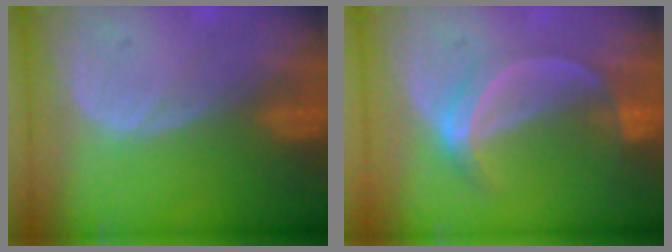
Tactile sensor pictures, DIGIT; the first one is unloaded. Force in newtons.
{"total": 5.3, "press": 4.8, "slide": 2.3}